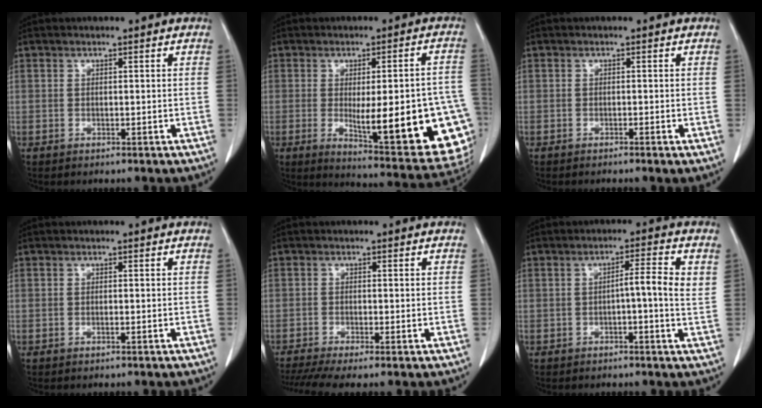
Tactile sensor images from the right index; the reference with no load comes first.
{"total": 21.9, "force": [-5.3, 4.6, 20.8], "torque": [-0.171, -0.001, -0.046]}
{"total": 0.8, "force": [-0.6, -0.2, 0.5], "torque": [-0.010, 0.001, -0.011]}
{"total": 0.0}
{"total": 5.5, "force": [-3.9, 0.3, 3.9], "torque": [-0.071, -0.008, -0.068]}
{"total": 4.9, "force": [0.5, 0.0, 4.9], "torque": [-0.075, 0.009, 0.005]}